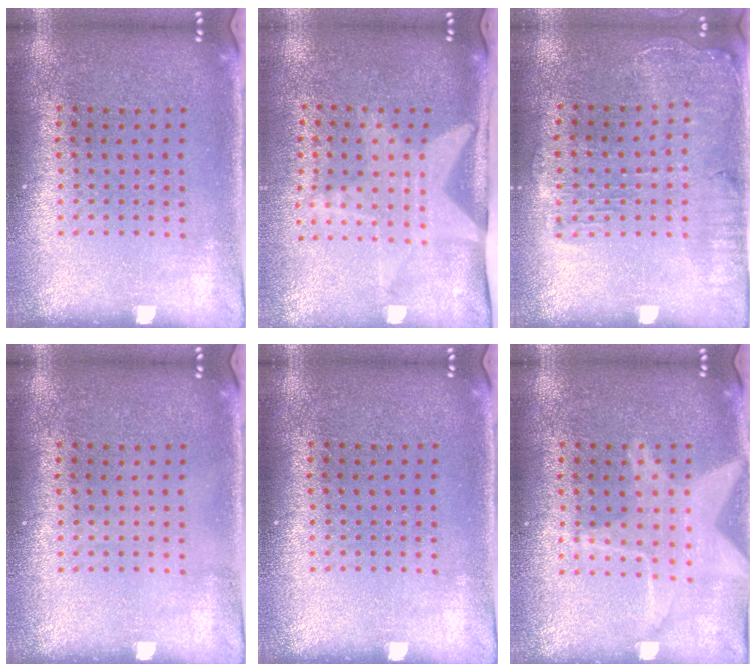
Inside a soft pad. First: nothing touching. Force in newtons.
{"total": 1.7, "press": 1.5, "slide": 0.7}
{"total": 1.4, "press": 1.4, "slide": 0.3}
{"total": 0.0}
{"total": 0.0}
{"total": 1.6, "press": 1.6, "slide": 0.2}